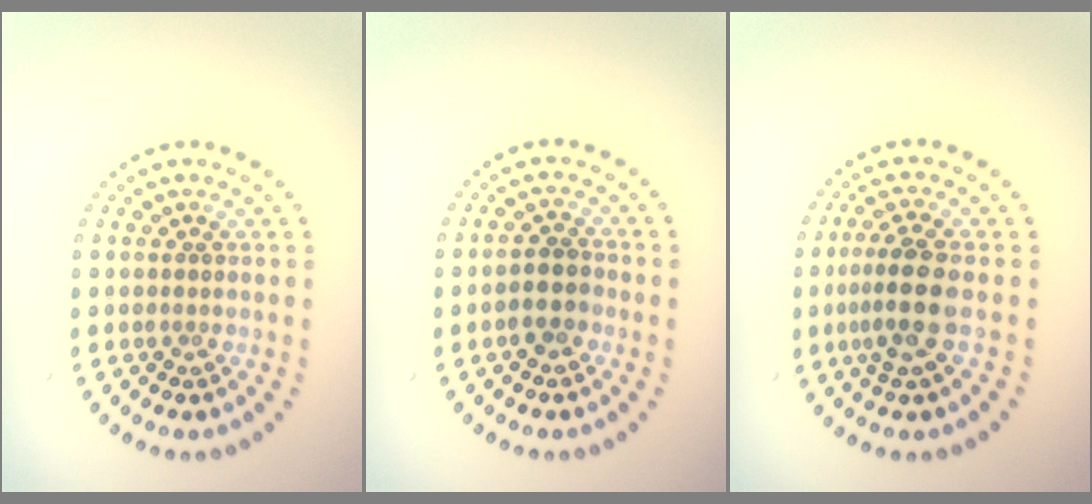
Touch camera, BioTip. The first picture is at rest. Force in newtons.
{"total": 2.4, "press": 2.2, "slide": 0.9}
{"total": 3.7, "press": 3.2, "slide": 1.7}